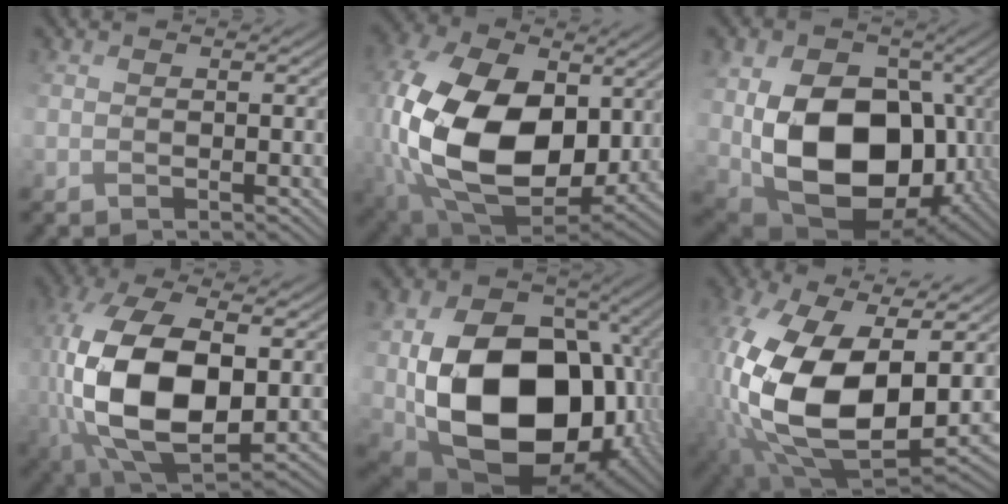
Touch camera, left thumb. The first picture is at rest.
{"total": 19.1, "force": [1.7, 12.6, 14.2], "torque": [-0.333, -0.032, 0.068]}
{"total": 14.7, "force": [0.1, 10.6, 10.2], "torque": [-0.180, -0.030, 0.019]}
{"total": 16.4, "force": [0.9, 8.6, 13.9], "torque": [-0.321, -0.016, 0.043]}
{"total": 17.9, "force": [0.1, 13.0, 12.3], "torque": [-0.237, -0.053, 0.037]}
{"total": 18.0, "force": [0.4, 9.9, 15.1], "torque": [-0.359, -0.029, 0.020]}